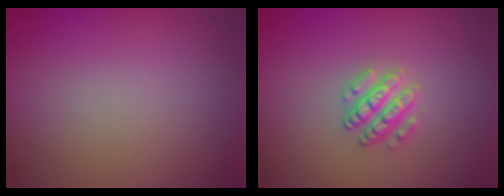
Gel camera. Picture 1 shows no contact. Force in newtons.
{"total": 2.6, "press": 2.6, "slide": 0.3}